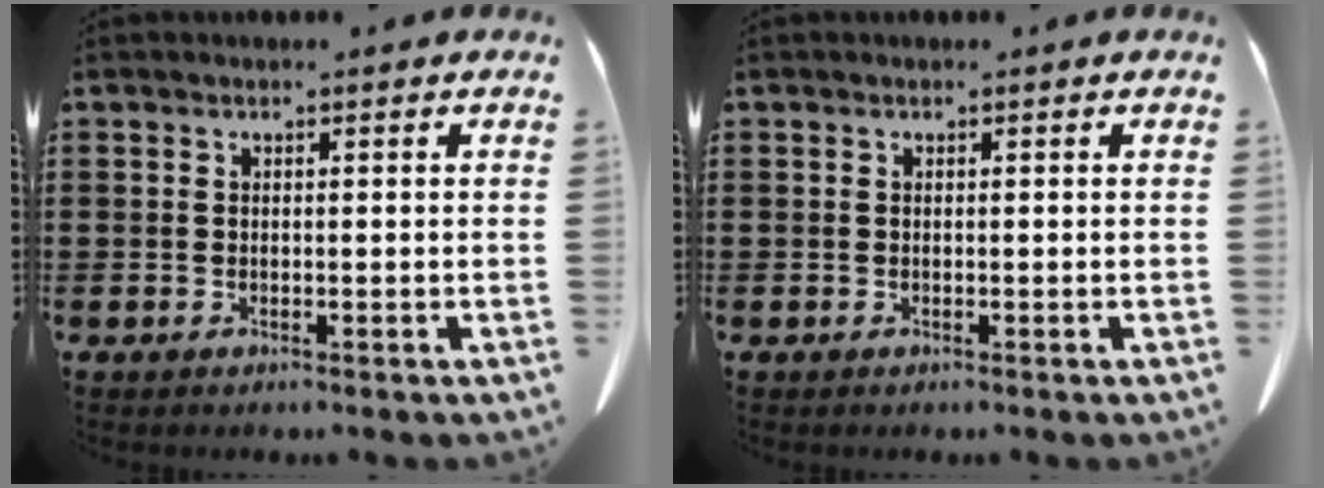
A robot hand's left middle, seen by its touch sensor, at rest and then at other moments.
{"total": 0.0}